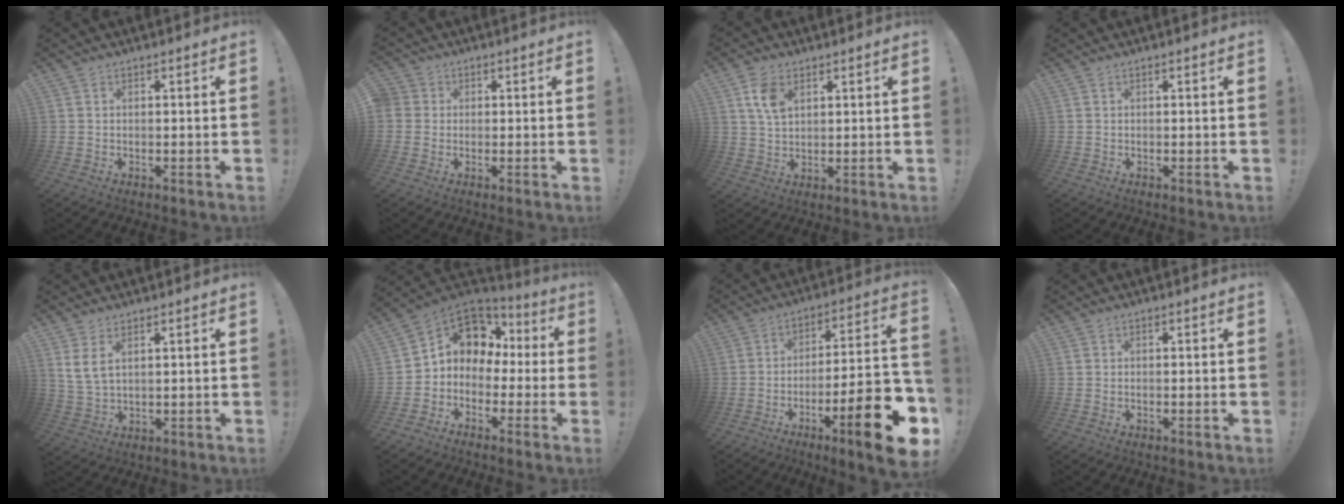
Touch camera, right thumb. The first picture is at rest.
{"total": 3.0, "force": [0.2, 2.8, 0.8], "torque": [-0.017, 0.007, 0.004]}
{"total": 7.6, "force": [3.4, 4.7, 4.9], "torque": [-0.083, -0.005, 0.066]}
{"total": 0.0}
{"total": 5.6, "force": [3.2, 2.3, 4.0], "torque": [-0.067, -0.013, 0.060]}
{"total": 8.6, "force": [1.9, 7.5, 3.7], "torque": [-0.052, -0.013, 0.042]}
{"total": 18.6, "force": [-9.5, 3.5, 15.7], "torque": [-0.212, 0.051, -0.145]}
{"total": 0.0}